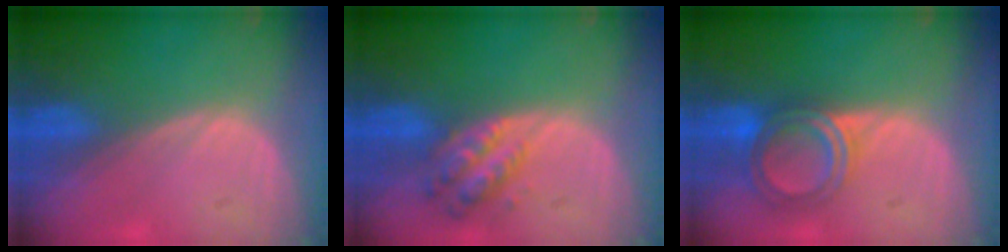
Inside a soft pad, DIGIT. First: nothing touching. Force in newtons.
{"total": 6.0, "press": 5.5, "slide": 2.5}
{"total": 6.0, "press": 5.6, "slide": 2.0}